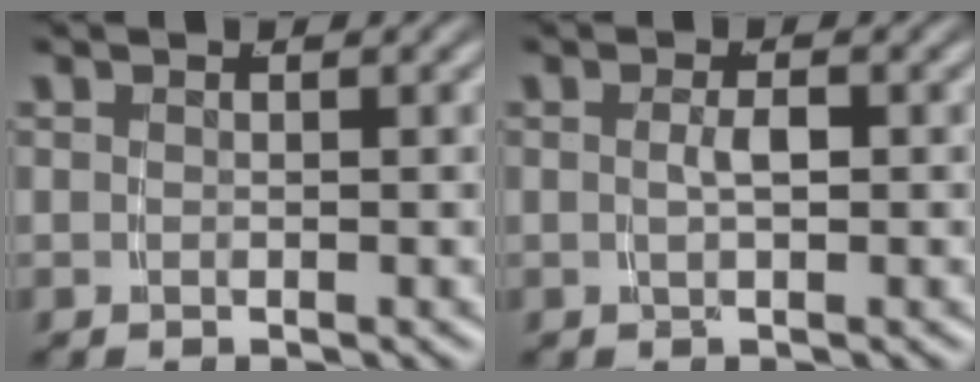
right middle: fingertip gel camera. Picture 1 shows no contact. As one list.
[{"total": 1.3, "force": [-0.3, -0.1, 1.2], "torque": [-0.023, -0.005, 0.000]}]